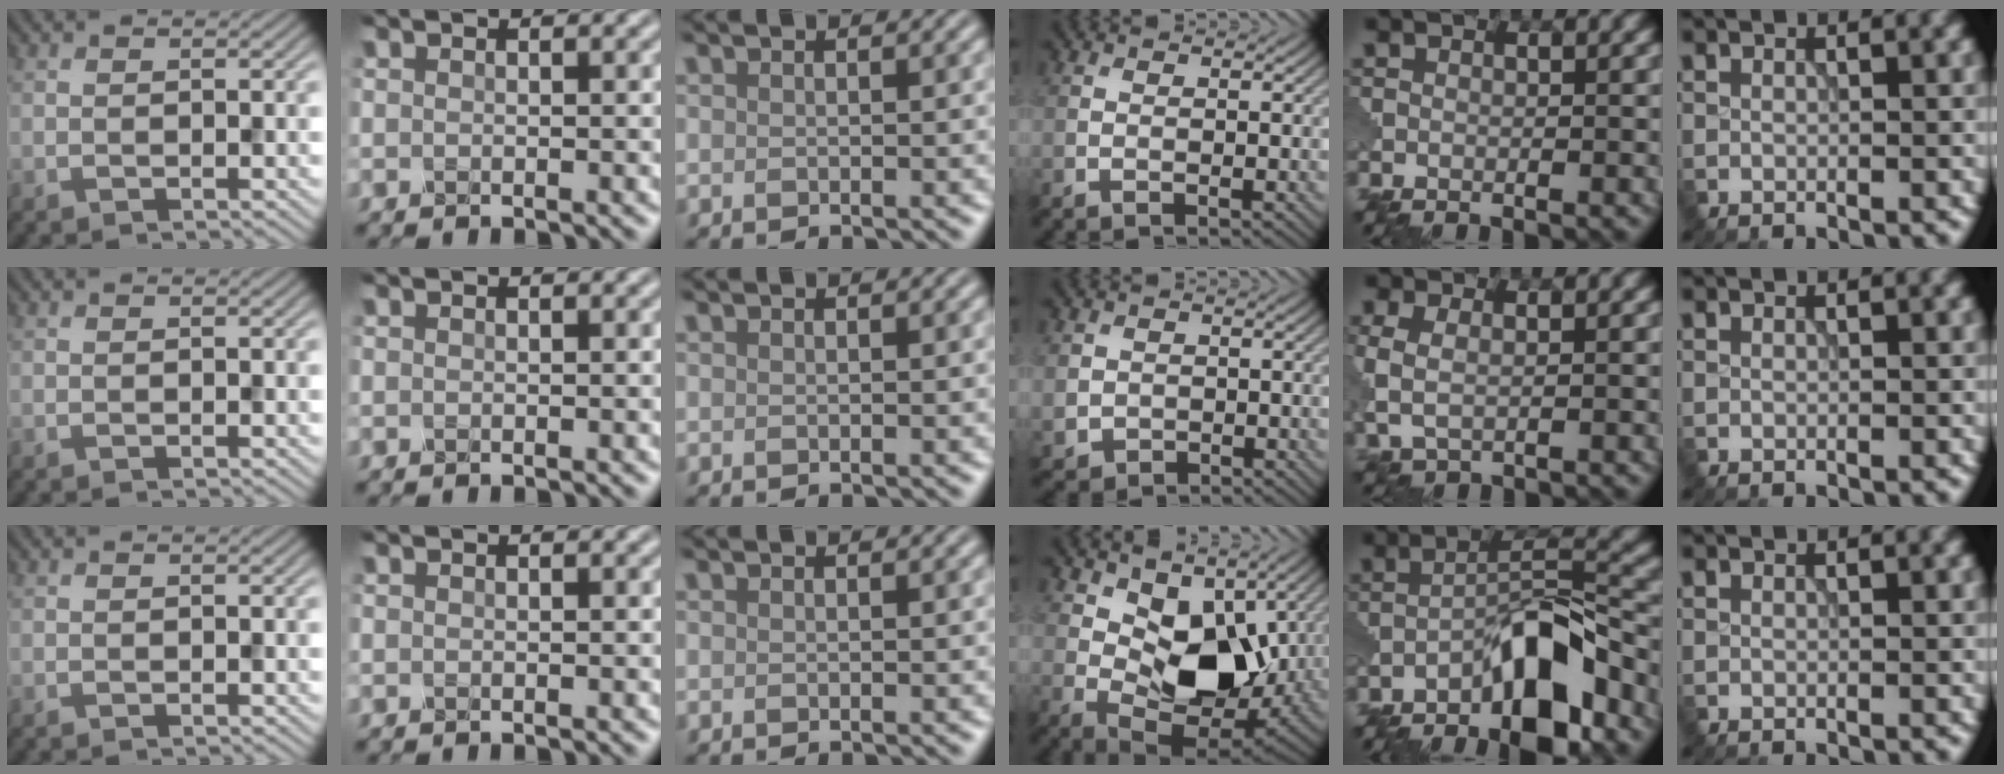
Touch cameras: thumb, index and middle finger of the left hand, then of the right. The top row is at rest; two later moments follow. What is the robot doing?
{"motion": "insert", "object": "pin"}